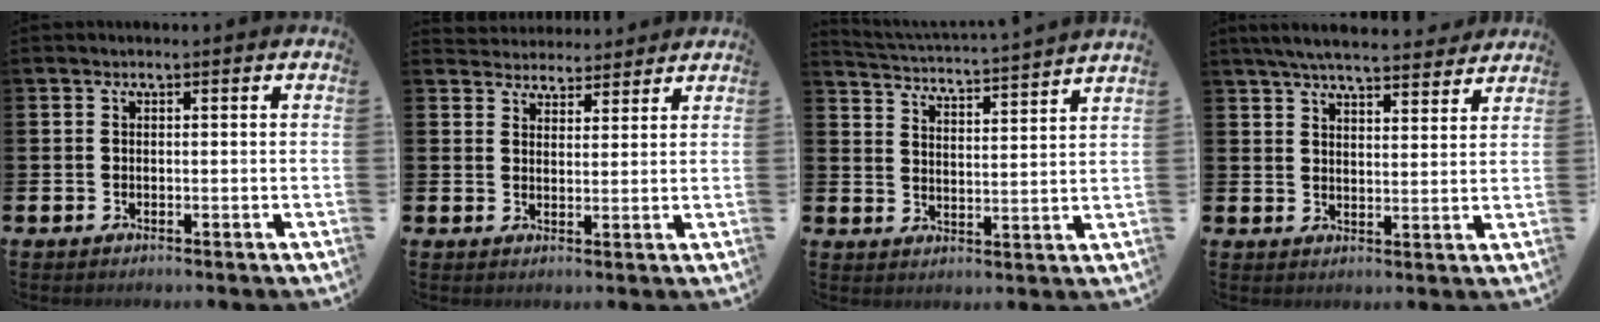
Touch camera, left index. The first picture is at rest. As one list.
[{"total": 3.7, "force": [3.6, 0.9, -0.4], "torque": [-0.001, -0.021, 0.065]}, {"total": 3.9, "force": [3.9, -0.6, 0.3], "torque": [-0.026, -0.041, 0.062]}, {"total": 6.2, "force": [5.9, 0.7, 1.6], "torque": [-0.037, -0.031, 0.105]}]